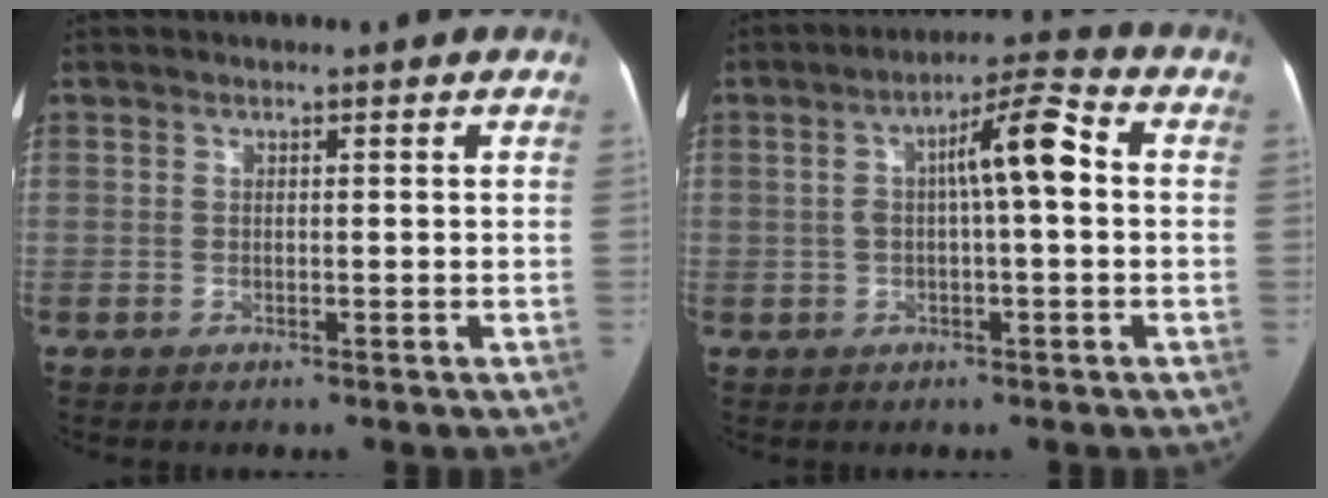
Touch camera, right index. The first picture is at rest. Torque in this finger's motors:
{"motor_torque": [0.79, 0.55, 0.23, 0.07]}